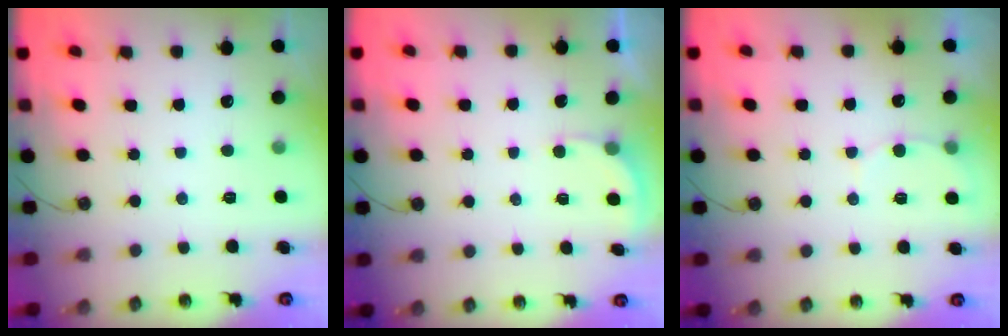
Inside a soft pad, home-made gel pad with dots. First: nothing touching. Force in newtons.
{"total": 2.1, "press": 2.1, "slide": 0.1}
{"total": 5.0, "press": 5.0, "slide": 0.5}